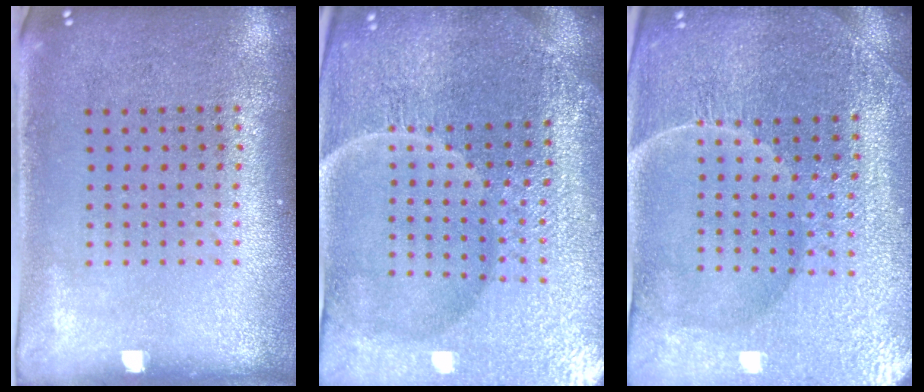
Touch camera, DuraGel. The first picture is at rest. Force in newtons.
{"total": 6.0, "press": 5.5, "slide": 2.4}
{"total": 5.0, "press": 4.8, "slide": 1.7}